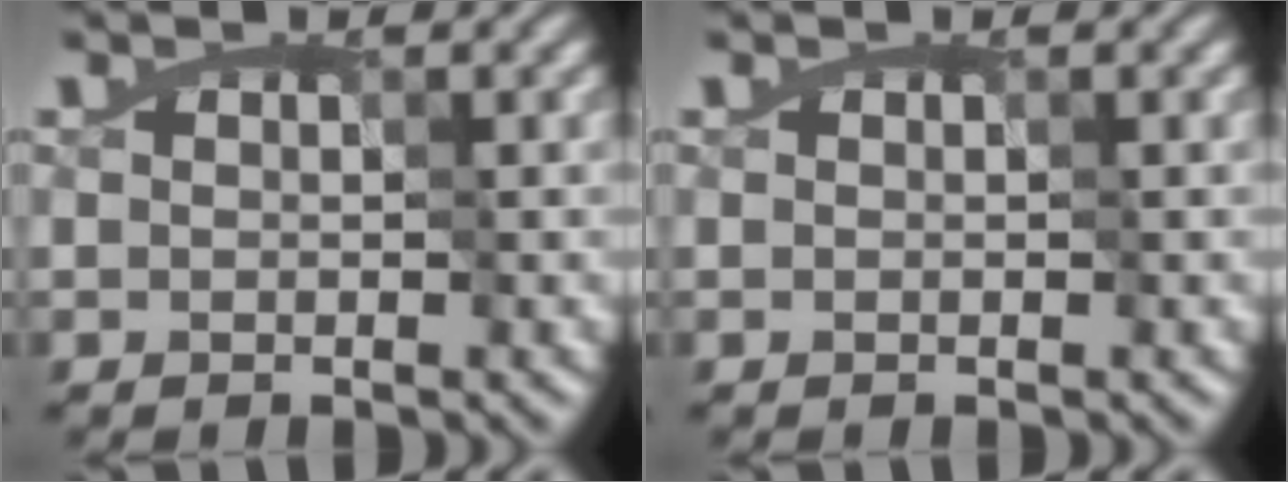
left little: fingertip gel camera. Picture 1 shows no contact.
{"total": 0.0}